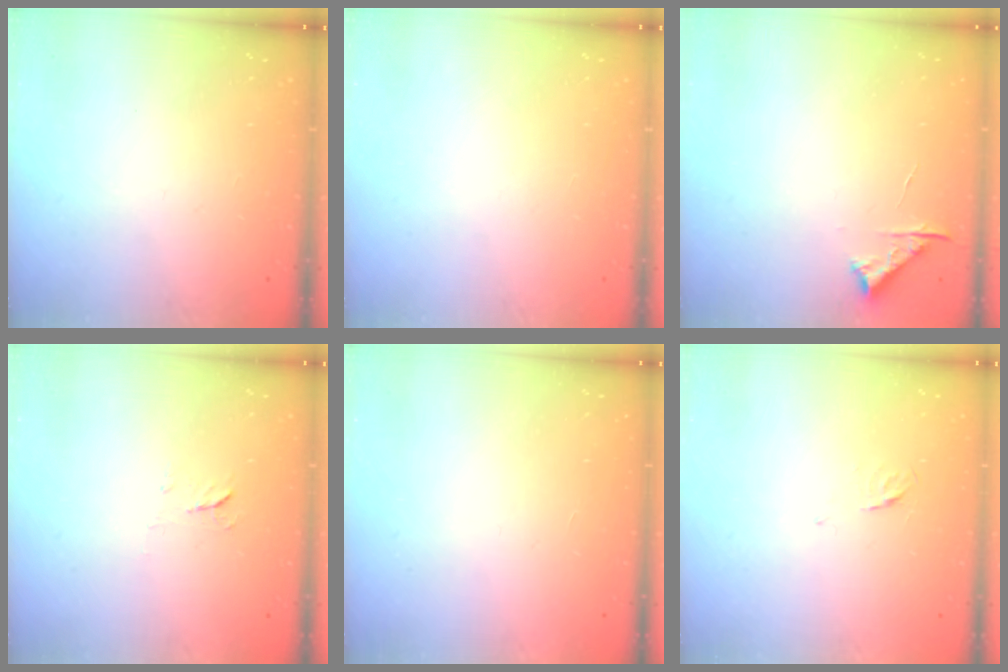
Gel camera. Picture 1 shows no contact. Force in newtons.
{"total": 0.0}
{"total": 4.7, "press": 4.6, "slide": 0.6}
{"total": 5.4, "press": 5.3, "slide": 0.7}
{"total": 1.7, "press": 1.6, "slide": 0.1}
{"total": 3.5, "press": 3.4, "slide": 0.8}